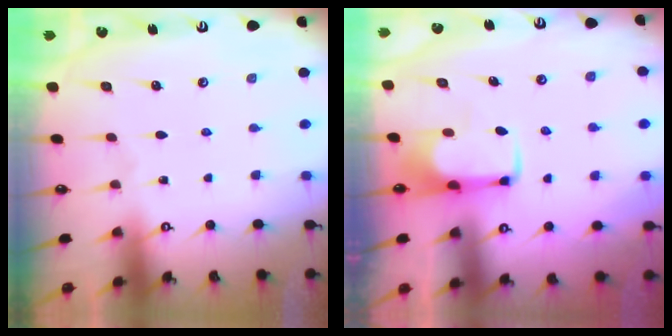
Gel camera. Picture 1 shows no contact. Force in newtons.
{"total": 1.9, "press": 1.8, "slide": 0.4}